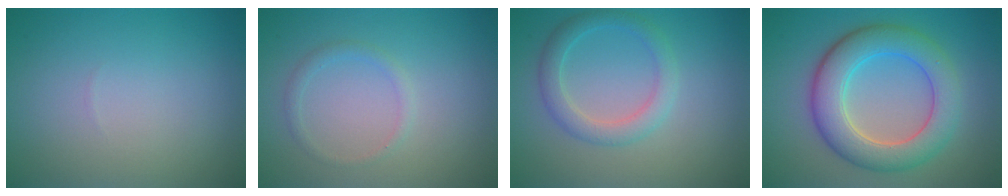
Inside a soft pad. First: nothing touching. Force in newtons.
{"total": 1.2, "press": 1.2, "slide": 0.1}
{"total": 2.9, "press": 2.9, "slide": 0.1}
{"total": 7.1, "press": 7.1, "slide": 0.3}